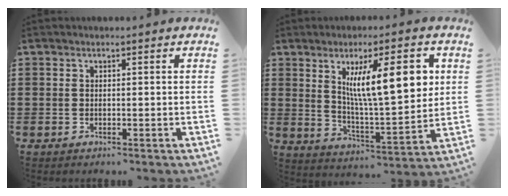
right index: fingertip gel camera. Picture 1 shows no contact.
{"total": 13.3, "force": [4.4, 3.6, 12.0], "torque": [-0.206, 0.002, 0.070]}